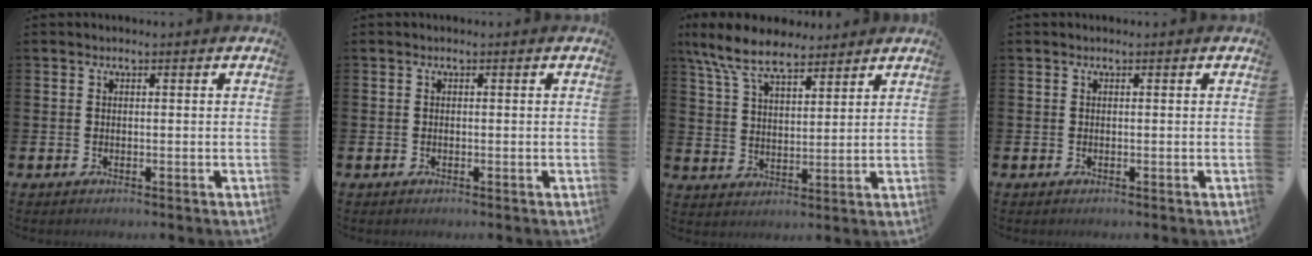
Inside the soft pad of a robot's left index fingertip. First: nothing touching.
{"total": 0.6, "force": [-0.5, -0.1, -0.4], "torque": [0.000, 0.003, -0.009]}
{"total": 8.1, "force": [7.1, 2.5, 2.8], "torque": [-0.087, -0.024, 0.132]}
{"total": 0.0}